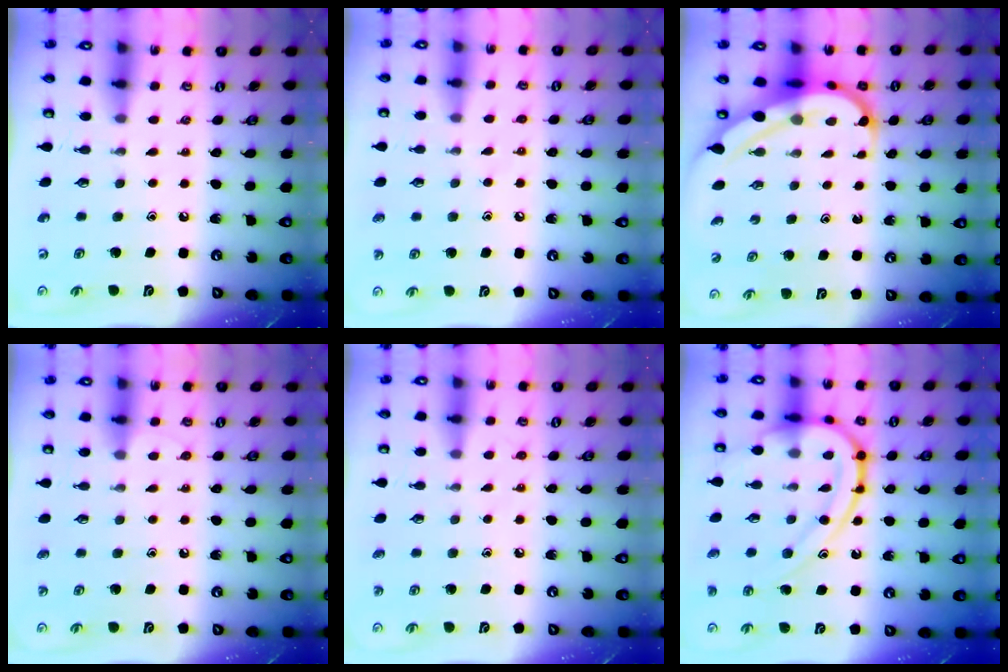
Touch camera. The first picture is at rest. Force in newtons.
{"total": 6.4, "press": 6.4, "slide": 0.5}
{"total": 8.2, "press": 8.1, "slide": 1.0}
{"total": 3.9, "press": 3.9, "slide": 0.3}
{"total": 6.2, "press": 6.2, "slide": 0.9}
{"total": 18.1, "press": 18.0, "slide": 1.1}